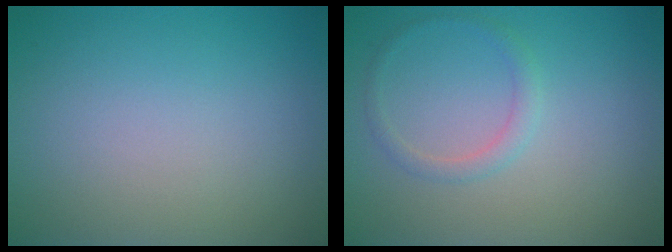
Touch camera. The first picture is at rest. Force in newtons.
{"total": 1.3, "press": 1.3, "slide": 0.1}